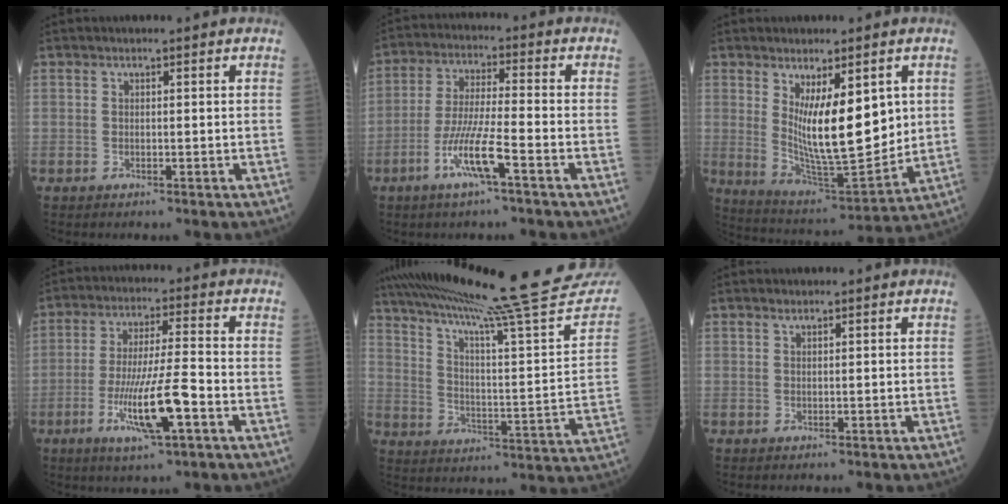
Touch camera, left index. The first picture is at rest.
{"total": 8.2, "force": [-4.1, 0.1, 7.1], "torque": [-0.146, -0.006, -0.080]}
{"total": 12.4, "force": [3.0, 3.4, 11.5], "torque": [-0.199, -0.026, 0.064]}
{"total": 10.6, "force": [-4.1, 0.6, 9.7], "torque": [-0.186, -0.011, -0.072]}
{"total": 30.8, "force": [27.7, -0.3, 13.5], "torque": [-0.225, -0.083, 0.370]}
{"total": 0.5, "force": [0.5, 0.1, 0.2], "torque": [-0.009, 0.003, 0.011]}